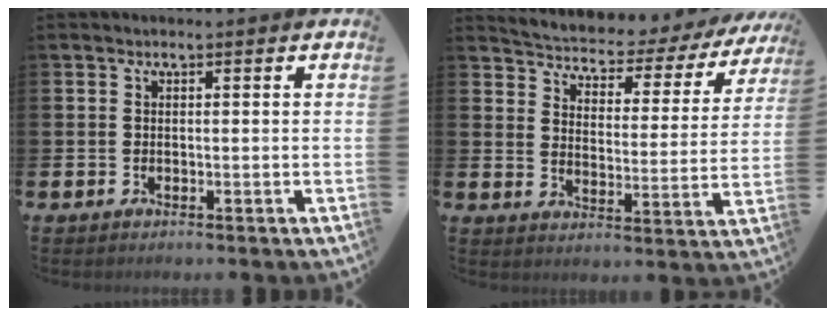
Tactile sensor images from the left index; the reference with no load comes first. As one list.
[{"total": 3.7, "force": [3.5, 1.3, 0.5], "torque": [-0.030, -0.037, 0.049]}]